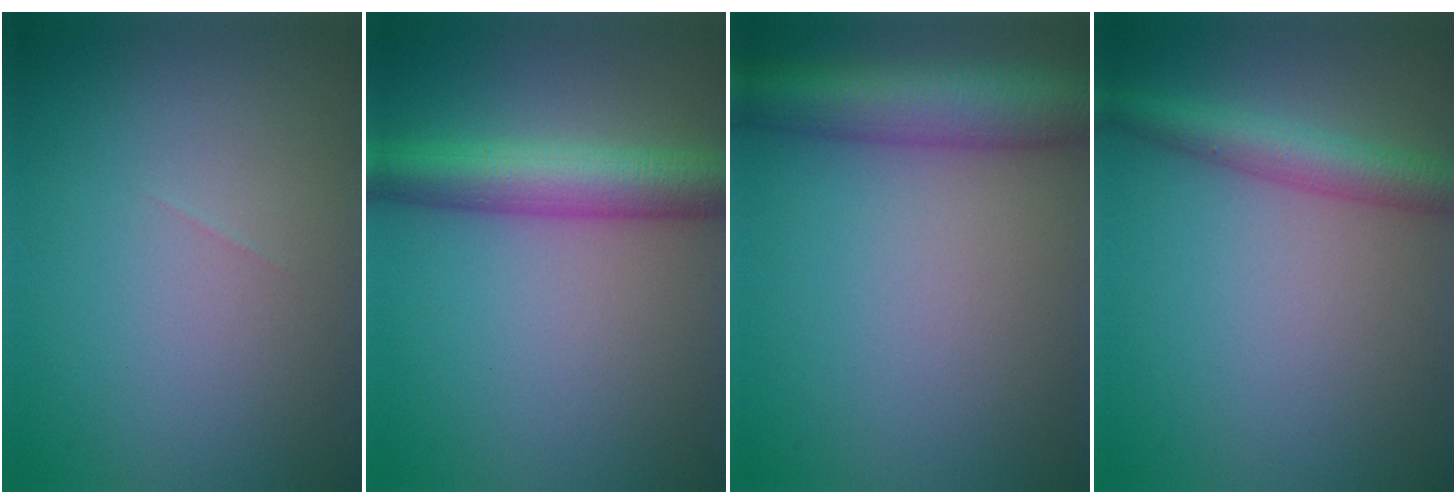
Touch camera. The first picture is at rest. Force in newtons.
{"total": 6.5, "press": 6.5, "slide": 0.2}
{"total": 7.1, "press": 7.1, "slide": 0.2}
{"total": 4.1, "press": 4.1, "slide": 0.1}